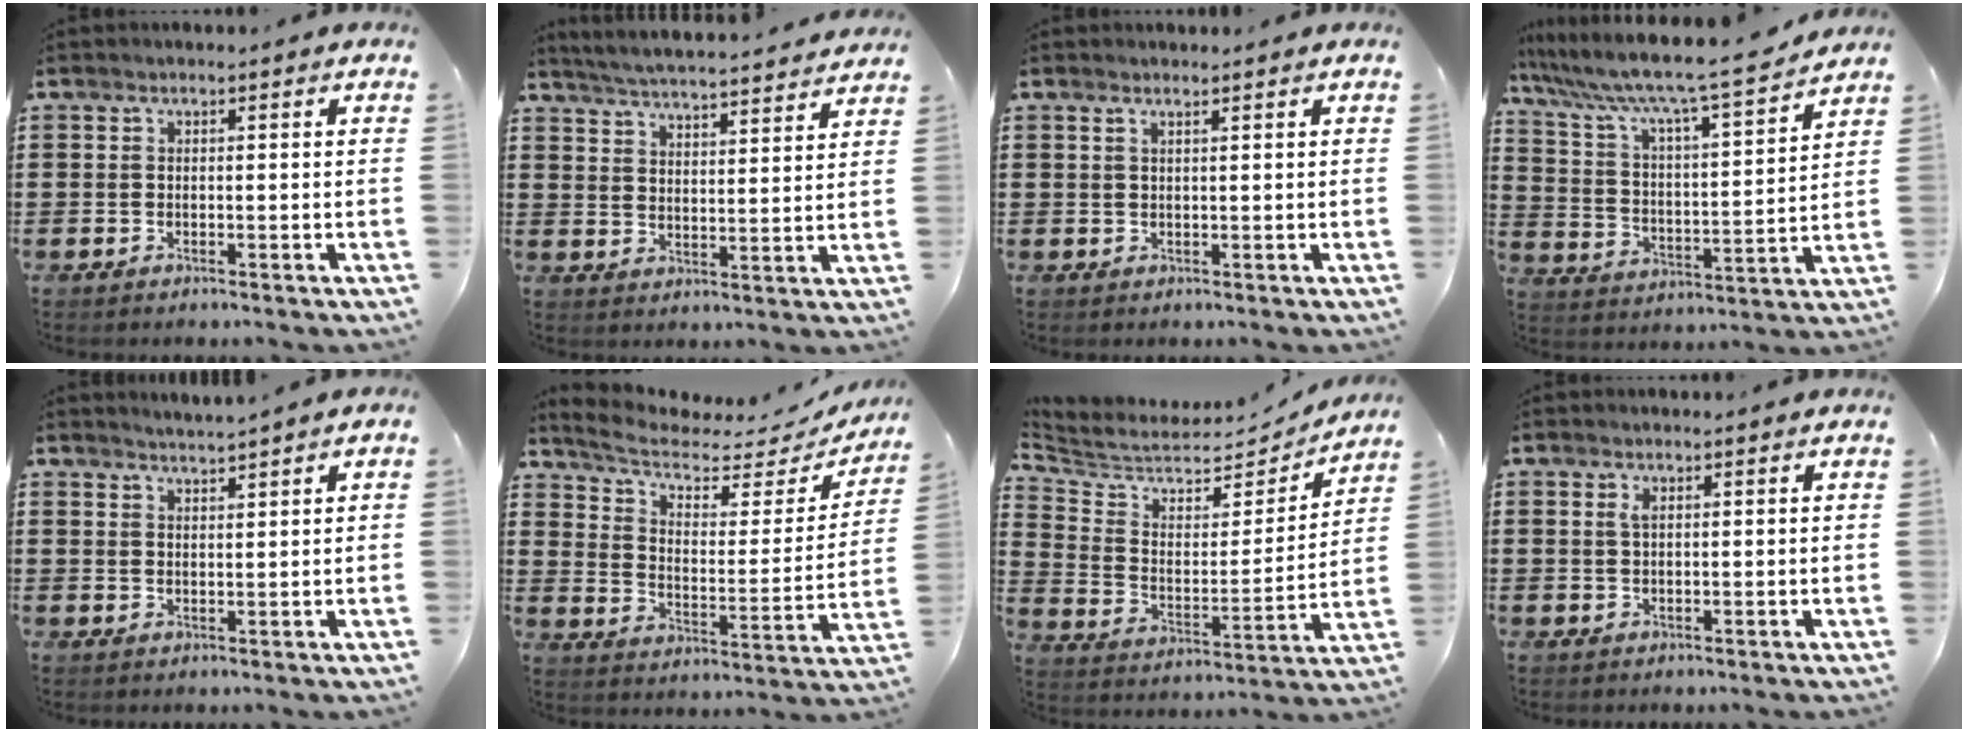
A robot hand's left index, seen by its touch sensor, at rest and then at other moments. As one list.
[{"total": 4.8, "force": [4.7, -0.7, 0.5], "torque": [-0.033, -0.036, 0.079]}, {"total": 0.8, "force": [0.6, 0.0, 0.5], "torque": [-0.012, -0.003, 0.012]}, {"total": 7.8, "force": [6.8, 0.0, 3.7], "torque": [-0.106, -0.054, 0.104]}, {"total": 1.8, "force": [1.8, -0.5, 0.0], "torque": [-0.004, -0.002, 0.034]}, {"total": 5.2, "force": [4.1, 1.9, 2.5], "torque": [-0.074, -0.028, 0.065]}, {"total": 5.5, "force": [5.1, 1.9, 0.8], "torque": [-0.053, -0.045, 0.084]}, {"total": 1.3, "force": [0.6, 0.4, 1.1], "torque": [-0.024, 0.003, 0.010]}]